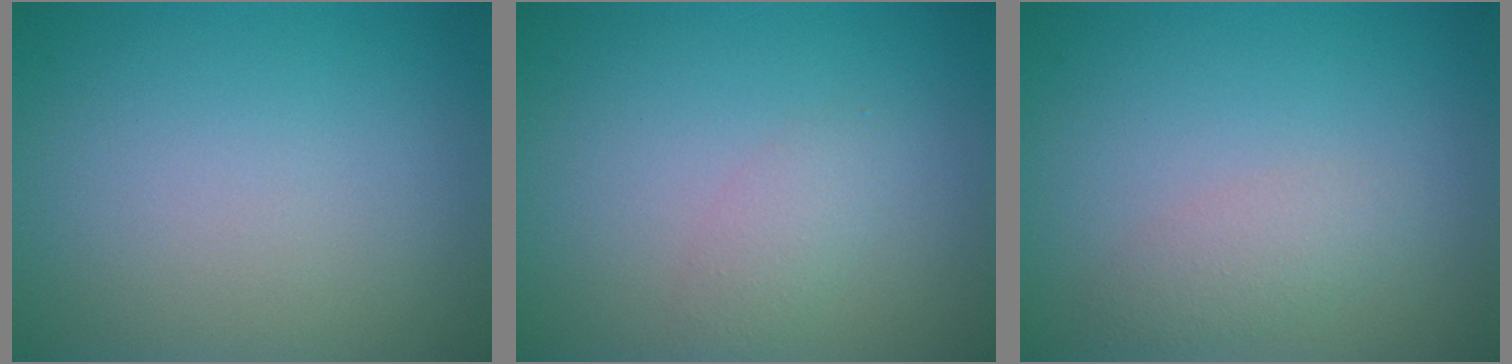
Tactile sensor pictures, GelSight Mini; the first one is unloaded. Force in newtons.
{"total": 1.5, "press": 1.5, "slide": 0.1}
{"total": 1.8, "press": 1.8, "slide": 0.1}